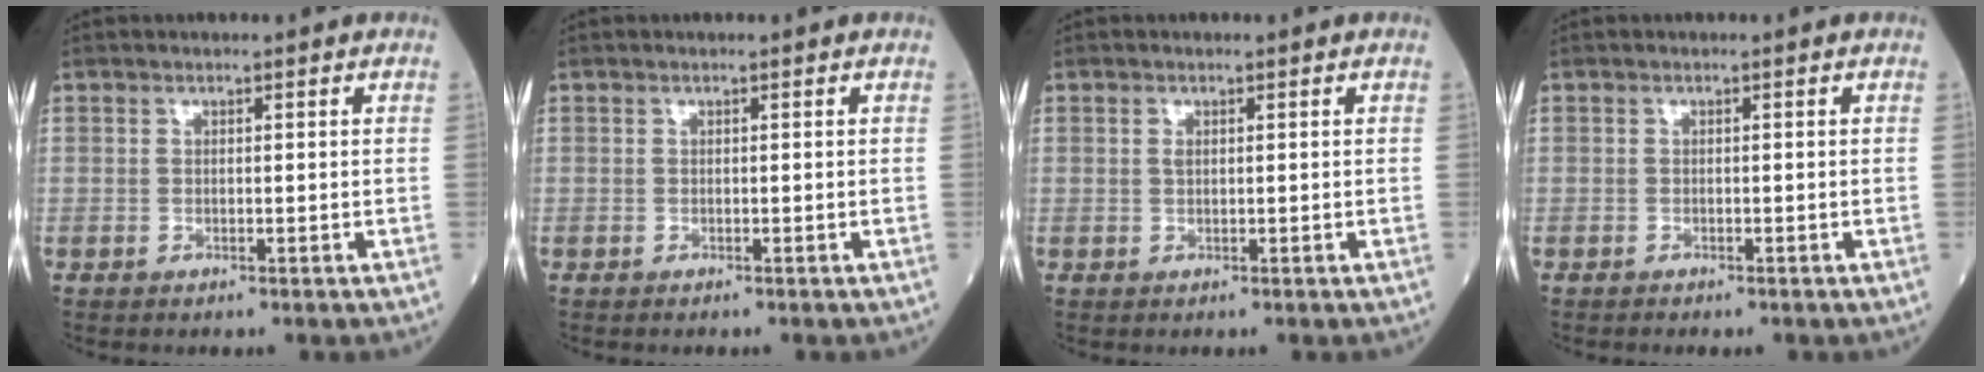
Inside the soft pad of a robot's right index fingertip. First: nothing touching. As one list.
[{"total": 0.0}, {"total": 0.7, "force": [0.2, 0.3, 0.6], "torque": [-0.013, 0.000, 0.003]}, {"total": 1.0, "force": [-0.8, 0.3, 0.4], "torque": [-0.010, -0.003, -0.010]}]